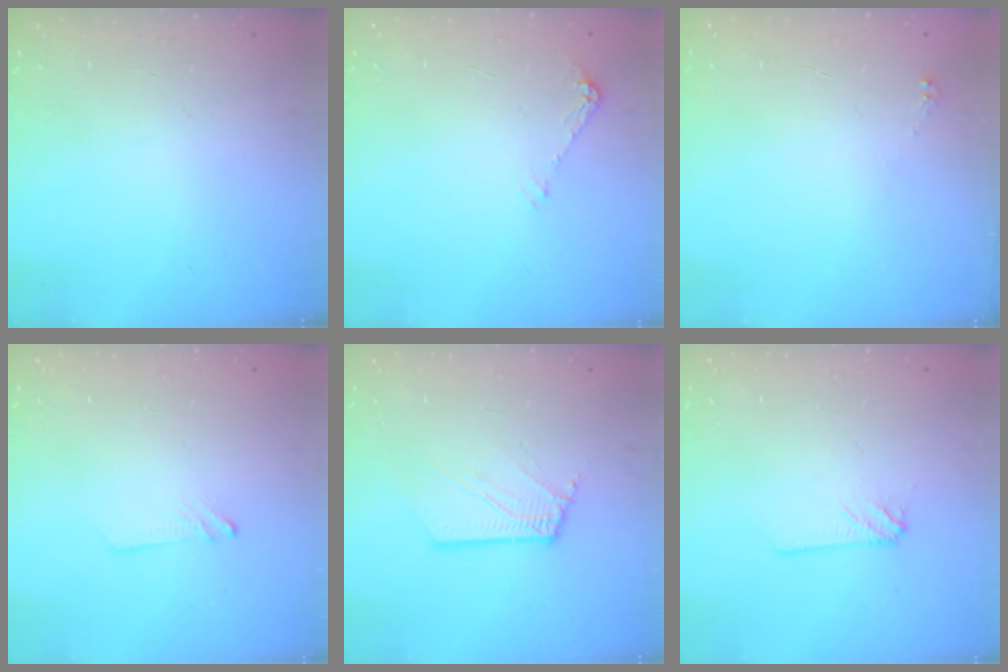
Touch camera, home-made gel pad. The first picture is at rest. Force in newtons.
{"total": 5.6, "press": 5.6, "slide": 0.6}
{"total": 3.1, "press": 3.0, "slide": 0.5}
{"total": 1.3, "press": 1.3, "slide": 0.1}
{"total": 3.3, "press": 3.3, "slide": 0.4}
{"total": 3.4, "press": 3.4, "slide": 0.4}